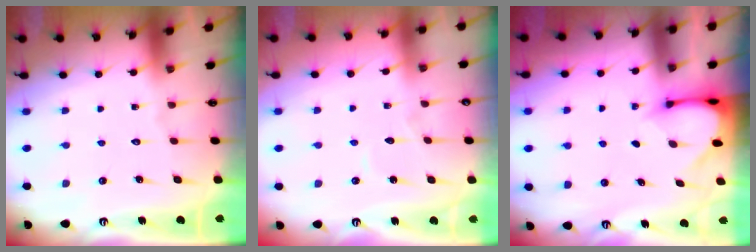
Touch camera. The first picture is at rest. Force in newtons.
{"total": 3.7, "press": 3.7, "slide": 0.0}
{"total": 2.9, "press": 2.9, "slide": 0.2}